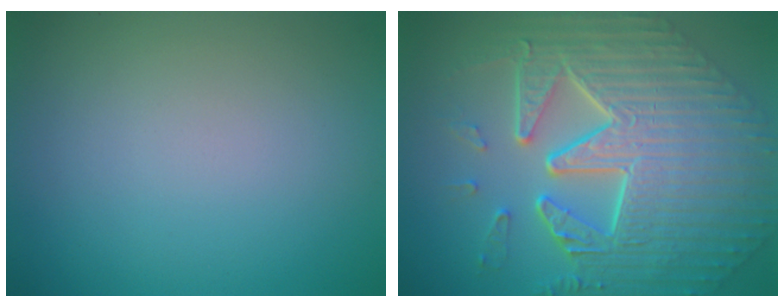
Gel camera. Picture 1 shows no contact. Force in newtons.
{"total": 10.7, "press": 7.3, "slide": 7.8}